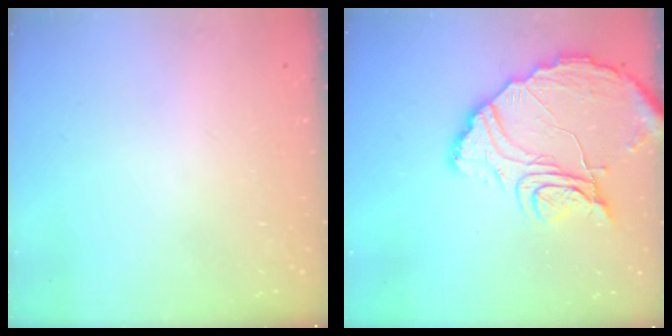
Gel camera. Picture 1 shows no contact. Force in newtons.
{"total": 15.8, "press": 15.7, "slide": 1.4}